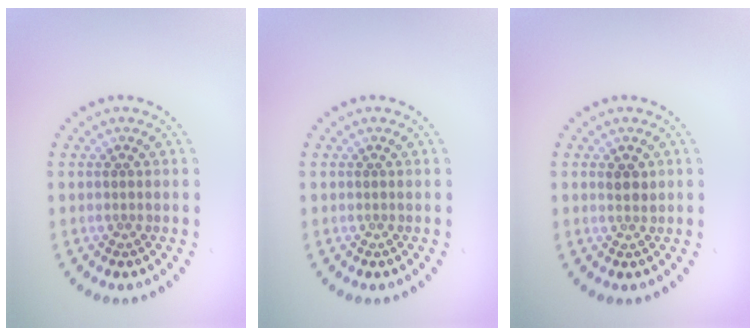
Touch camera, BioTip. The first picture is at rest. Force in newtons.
{"total": 0.0}
{"total": 1.2, "press": 1.1, "slide": 0.5}